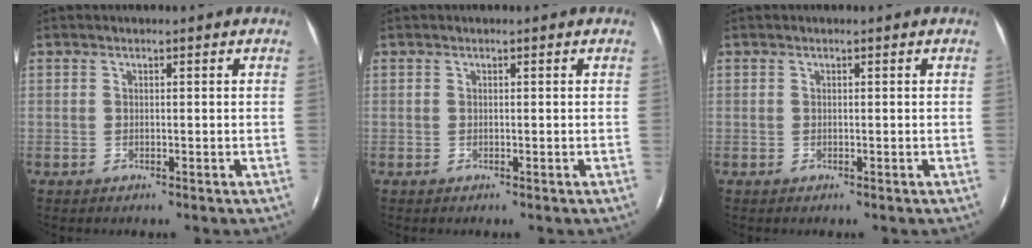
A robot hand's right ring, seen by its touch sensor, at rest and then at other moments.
{"total": 0.0}
{"total": 0.0}